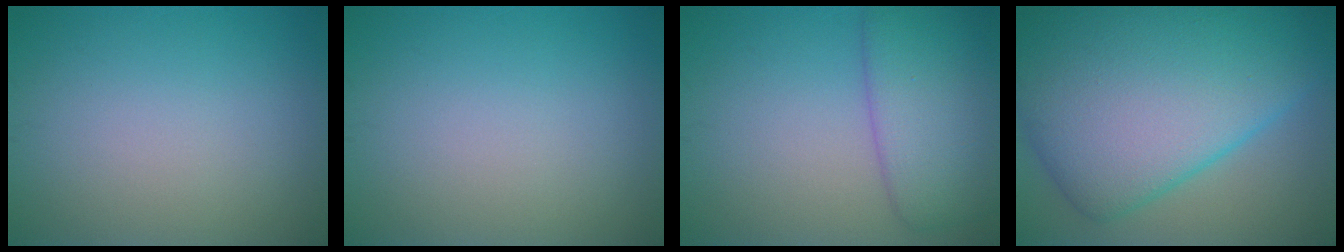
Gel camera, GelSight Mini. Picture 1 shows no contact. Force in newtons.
{"total": 0.0}
{"total": 5.9, "press": 5.9, "slide": 0.2}
{"total": 15.8, "press": 15.8, "slide": 0.1}